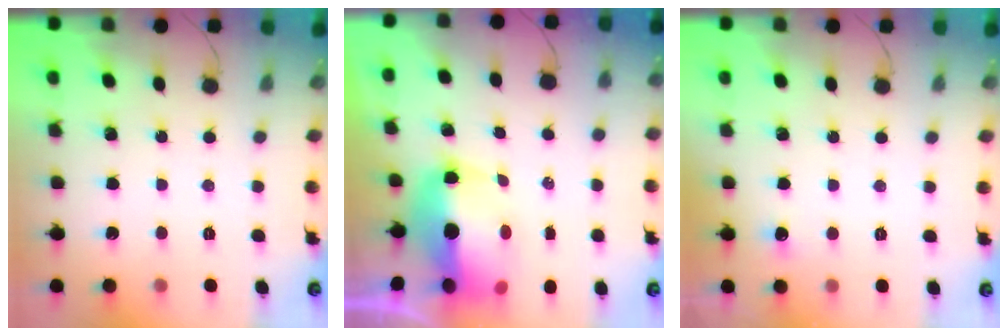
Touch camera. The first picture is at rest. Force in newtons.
{"total": 10.2, "press": 10.0, "slide": 2.2}
{"total": 3.0, "press": 2.8, "slide": 1.2}